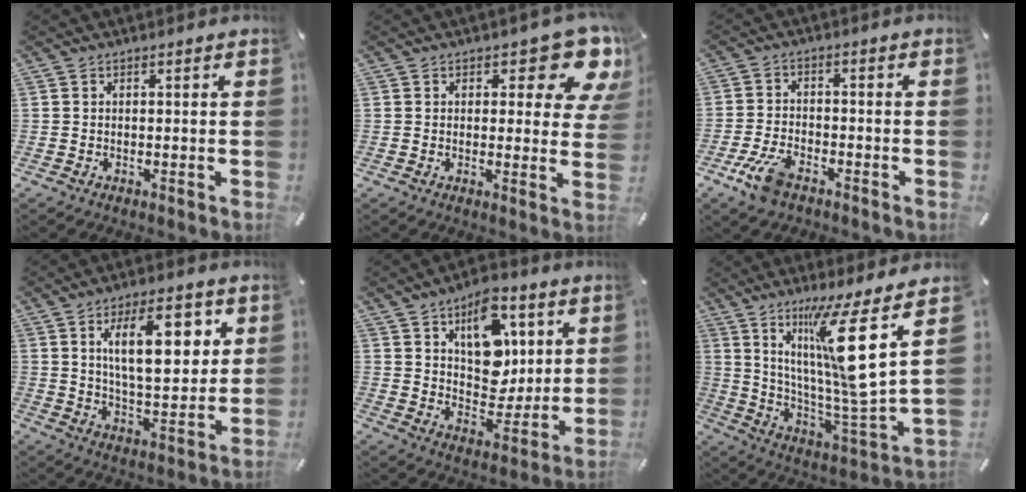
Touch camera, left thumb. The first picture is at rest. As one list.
[{"total": 11.1, "force": [6.4, 5.0, 7.6], "torque": [-0.077, -0.047, 0.107]}, {"total": 7.7, "force": [-4.5, 3.6, 5.1], "torque": [-0.122, 0.008, -0.086]}, {"total": 16.1, "force": [6.4, 7.1, 12.9], "torque": [-0.195, -0.008, 0.102]}, {"total": 14.8, "force": [6.3, 10.3, 8.6], "torque": [-0.102, -0.036, 0.113]}, {"total": 18.2, "force": [9.3, 1.8, 15.5], "torque": [-0.258, -0.078, 0.135]}]